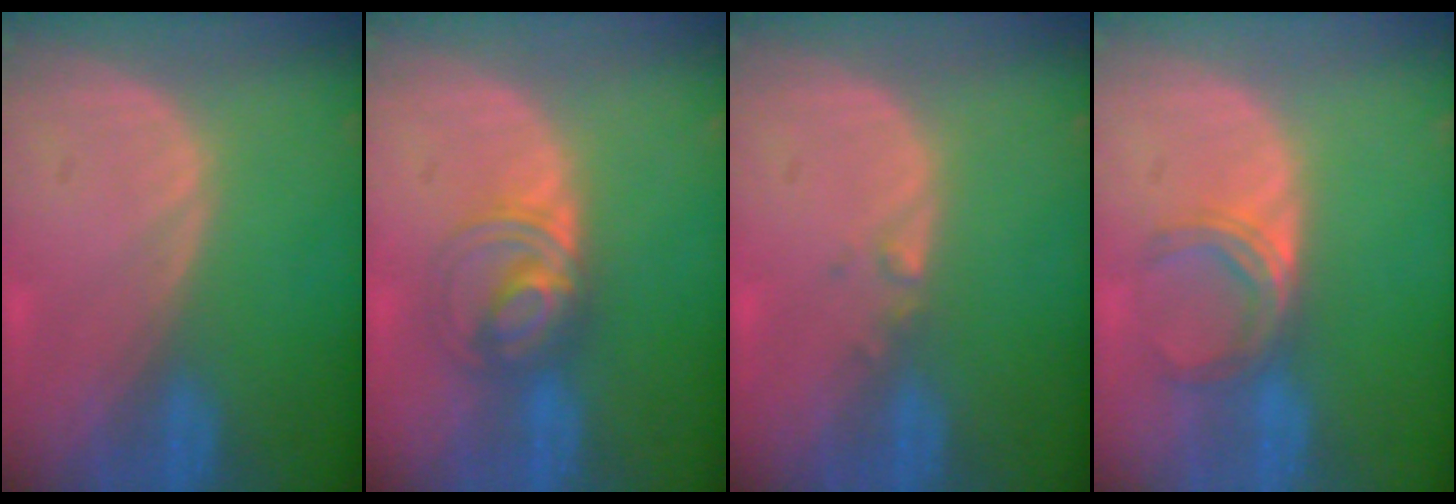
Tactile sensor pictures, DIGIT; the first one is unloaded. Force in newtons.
{"total": 5.5, "press": 5.5, "slide": 0.6}
{"total": 1.0, "press": 0.9, "slide": 0.5}
{"total": 5.0, "press": 4.4, "slide": 2.3}